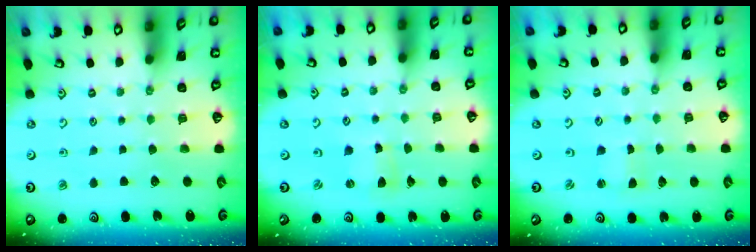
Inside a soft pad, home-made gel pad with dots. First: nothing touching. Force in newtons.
{"total": 2.6, "press": 2.6, "slide": 0.1}
{"total": 1.1, "press": 1.1, "slide": 0.0}